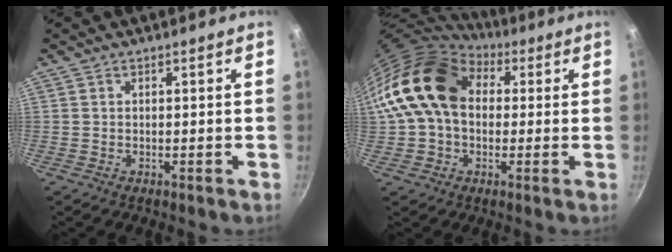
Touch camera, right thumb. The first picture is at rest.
{"total": 17.6, "force": [3.5, 12.8, 11.7], "torque": [-0.188, 0.030, 0.051]}